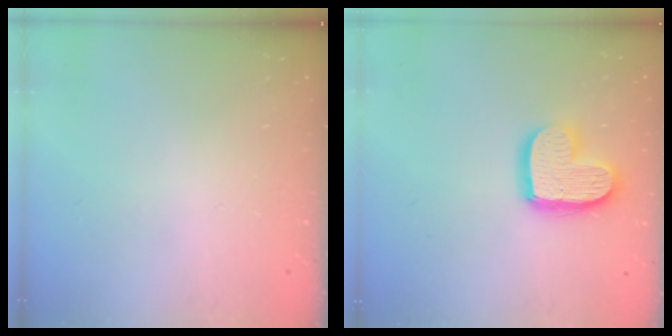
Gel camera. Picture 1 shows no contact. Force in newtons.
{"total": 14.9, "press": 14.9, "slide": 1.1}